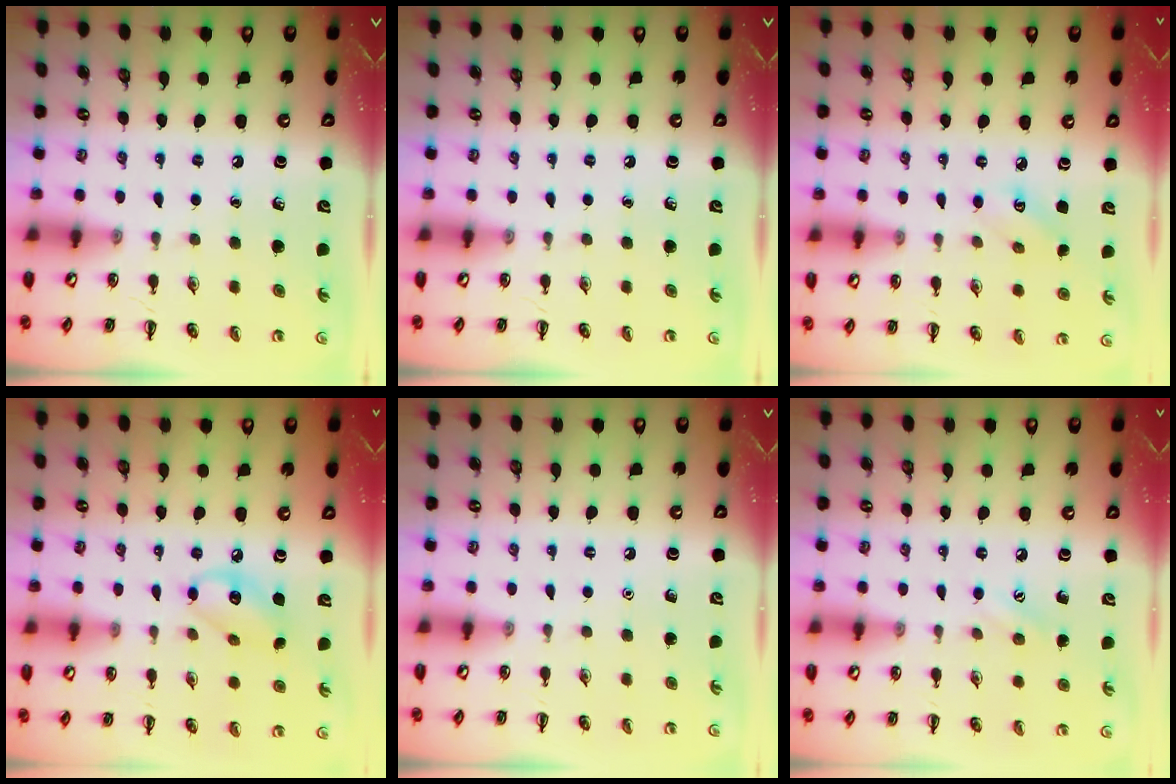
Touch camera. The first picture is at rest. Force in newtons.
{"total": 0.0}
{"total": 3.2, "press": 3.1, "slide": 0.9}
{"total": 8.8, "press": 8.6, "slide": 1.7}
{"total": 1.6, "press": 1.6, "slide": 0.1}
{"total": 6.2, "press": 6.0, "slide": 1.5}